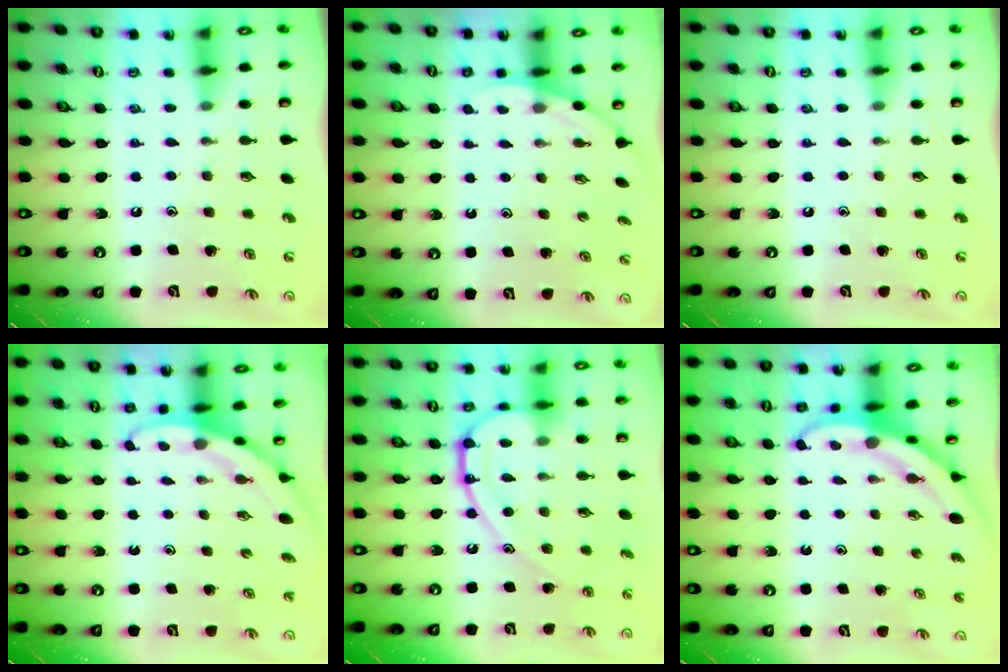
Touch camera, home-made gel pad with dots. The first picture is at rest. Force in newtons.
{"total": 2.0, "press": 2.0, "slide": 0.0}
{"total": 0.0}
{"total": 2.8, "press": 2.8, "slide": 0.1}
{"total": 13.7, "press": 13.6, "slide": 1.1}
{"total": 4.0, "press": 3.9, "slide": 0.6}